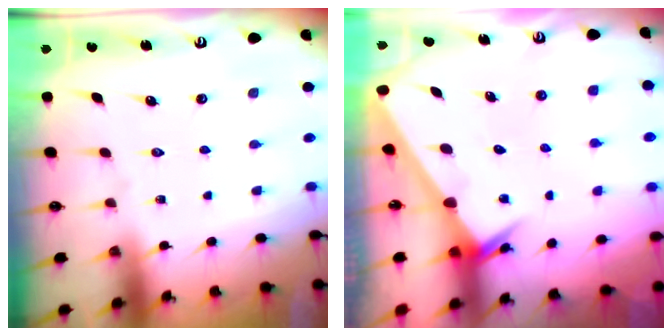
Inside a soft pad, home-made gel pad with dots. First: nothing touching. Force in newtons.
{"total": 2.5, "press": 2.5, "slide": 0.1}